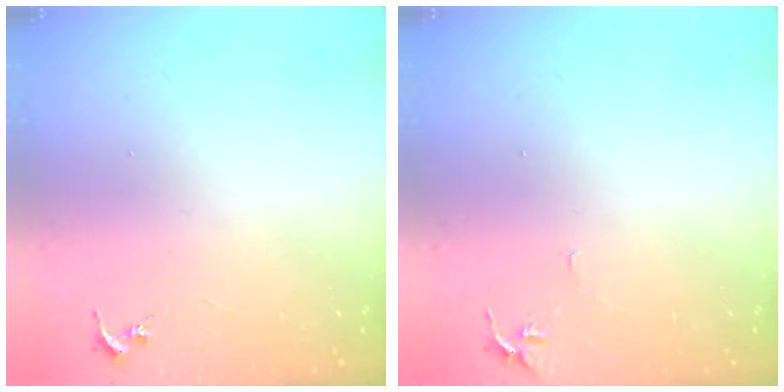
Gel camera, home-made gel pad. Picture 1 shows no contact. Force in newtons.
{"total": 3.5, "press": 3.5, "slide": 0.4}